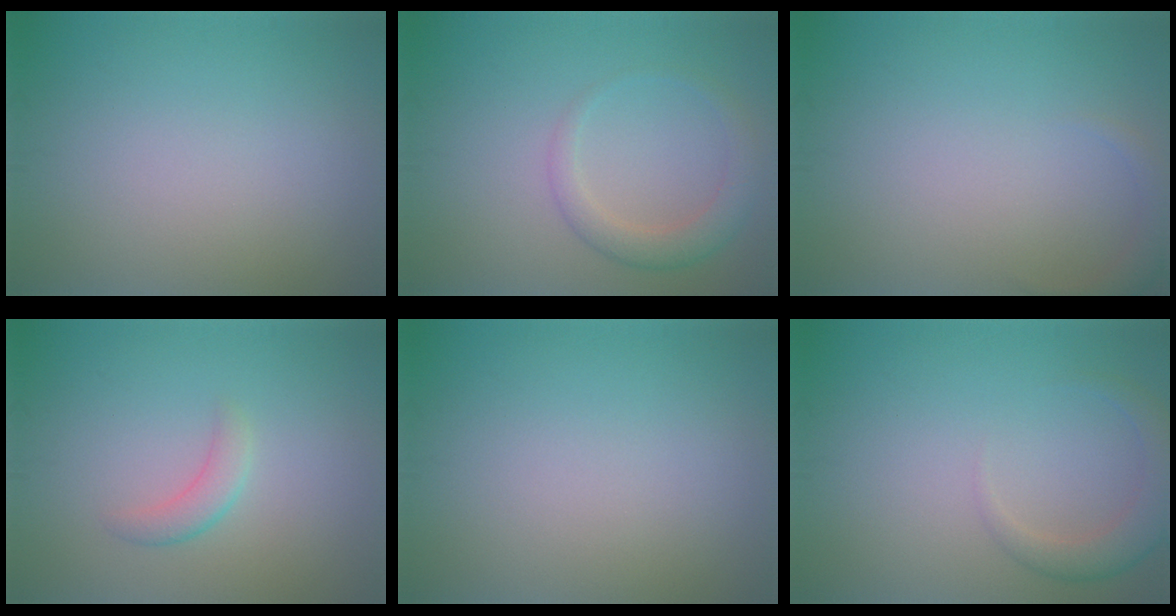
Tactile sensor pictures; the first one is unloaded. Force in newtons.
{"total": 2.8, "press": 2.8, "slide": 0.2}
{"total": 1.4, "press": 1.4, "slide": 0.1}
{"total": 1.8, "press": 1.8, "slide": 0.1}
{"total": 0.0}
{"total": 2.8, "press": 2.8, "slide": 0.3}